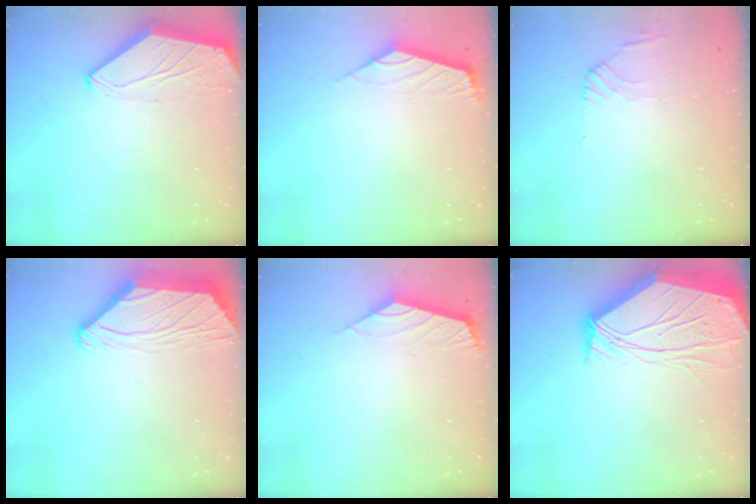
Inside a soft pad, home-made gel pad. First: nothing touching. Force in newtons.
{"total": 2.4, "press": 2.3, "slide": 0.6}
{"total": 1.3, "press": 1.2, "slide": 0.4}
{"total": 3.2, "press": 3.1, "slide": 0.7}
{"total": 2.7, "press": 2.6, "slide": 0.6}
{"total": 10.7, "press": 10.6, "slide": 1.2}